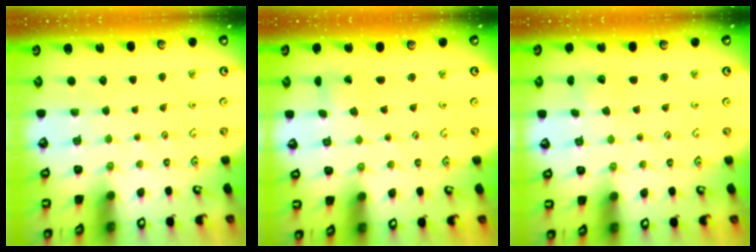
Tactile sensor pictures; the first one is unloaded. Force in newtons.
{"total": 0.8, "press": 0.8, "slide": 0.0}
{"total": 2.4, "press": 2.4, "slide": 0.2}